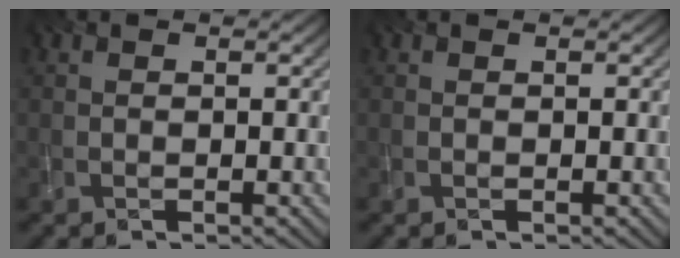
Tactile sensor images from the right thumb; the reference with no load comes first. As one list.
[{"total": 0.0}]